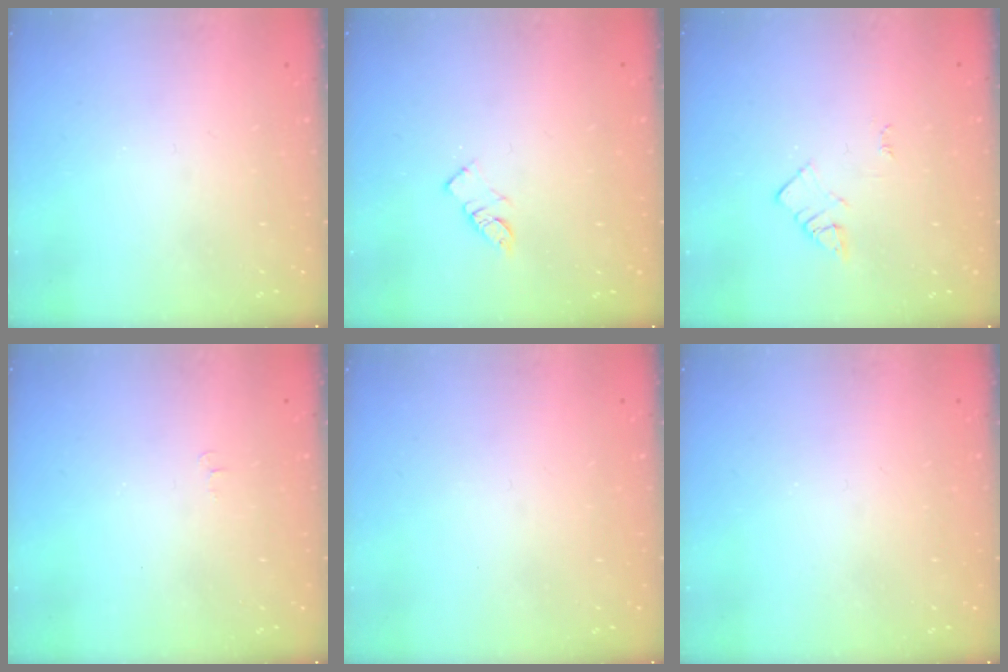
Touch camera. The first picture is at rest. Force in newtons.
{"total": 5.8, "press": 5.8, "slide": 0.4}
{"total": 2.1, "press": 2.1, "slide": 0.3}
{"total": 3.6, "press": 3.6, "slide": 0.4}
{"total": 0.0}
{"total": 2.2, "press": 2.1, "slide": 0.4}